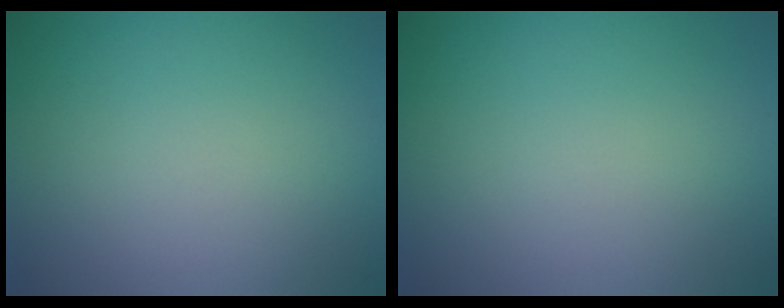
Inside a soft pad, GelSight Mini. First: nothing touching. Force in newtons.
{"total": 0.0}